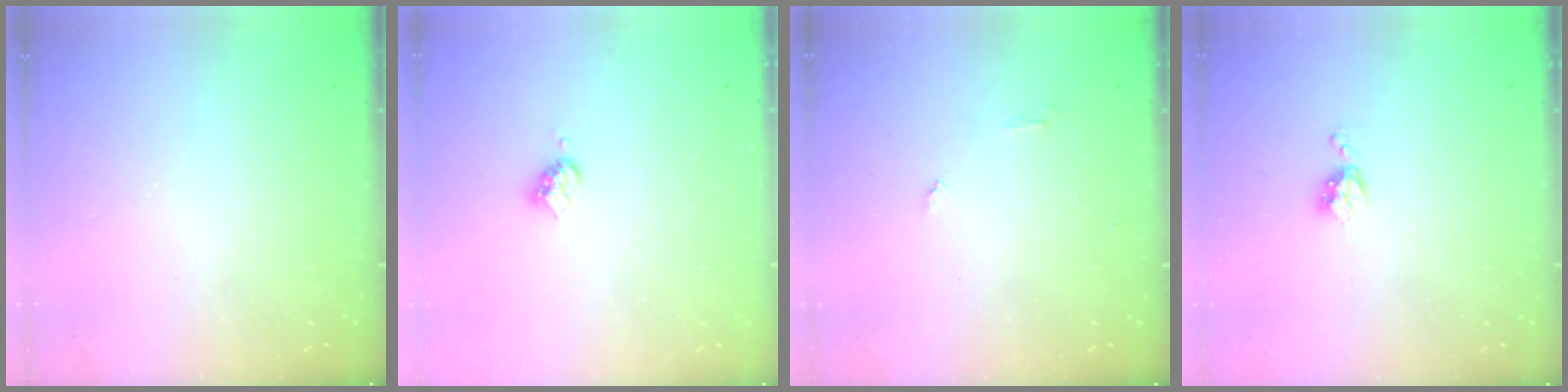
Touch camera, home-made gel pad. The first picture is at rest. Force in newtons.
{"total": 3.6, "press": 3.5, "slide": 0.6}
{"total": 3.9, "press": 3.9, "slide": 0.4}
{"total": 4.7, "press": 4.7, "slide": 0.6}